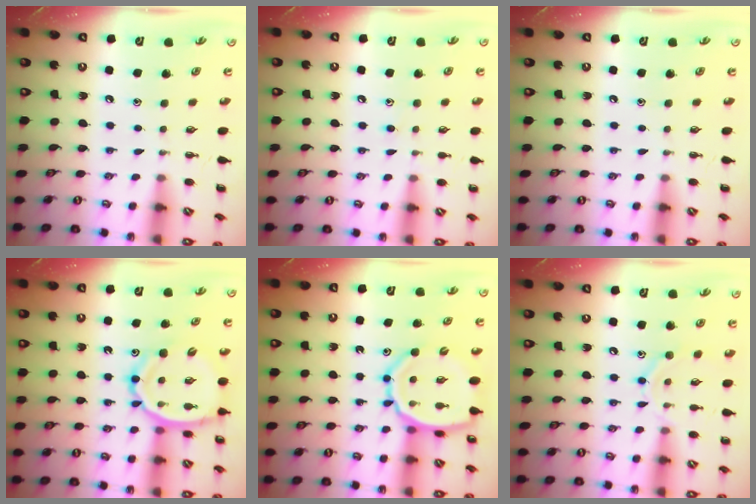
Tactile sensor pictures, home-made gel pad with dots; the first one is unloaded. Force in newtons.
{"total": 6.7, "press": 6.3, "slide": 2.4}
{"total": 0.0}
{"total": 12.3, "press": 11.8, "slide": 3.3}
{"total": 12.9, "press": 12.5, "slide": 3.2}
{"total": 9.8, "press": 9.7, "slide": 1.3}